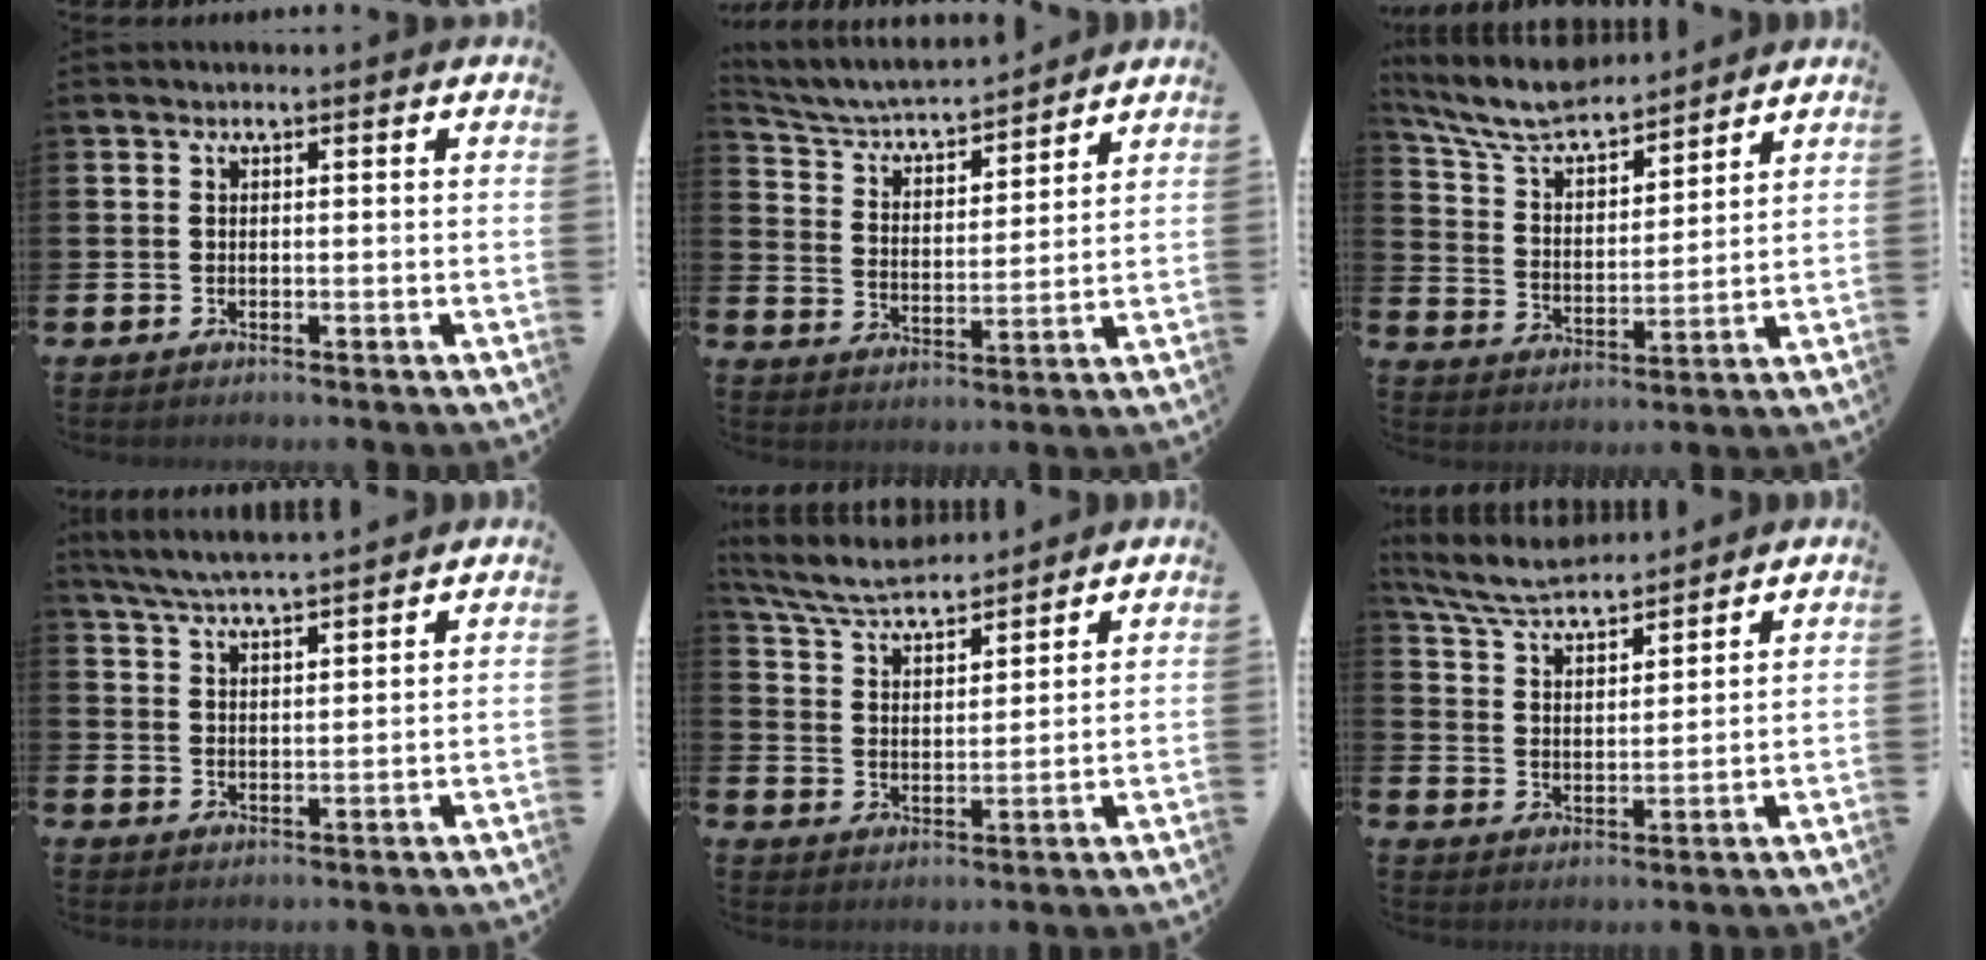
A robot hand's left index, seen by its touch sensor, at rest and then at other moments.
{"total": 5.2, "force": [5.0, 0.9, 1.2], "torque": [-0.050, -0.043, 0.081]}
{"total": 8.1, "force": [7.5, 1.7, 2.6], "torque": [-0.087, -0.045, 0.133]}
{"total": 5.4, "force": [5.2, 0.0, 1.3], "torque": [-0.044, -0.024, 0.094]}
{"total": 6.3, "force": [6.0, 0.9, 1.7], "torque": [-0.061, -0.029, 0.107]}
{"total": 6.7, "force": [6.3, 1.0, 1.8], "torque": [-0.065, -0.029, 0.115]}